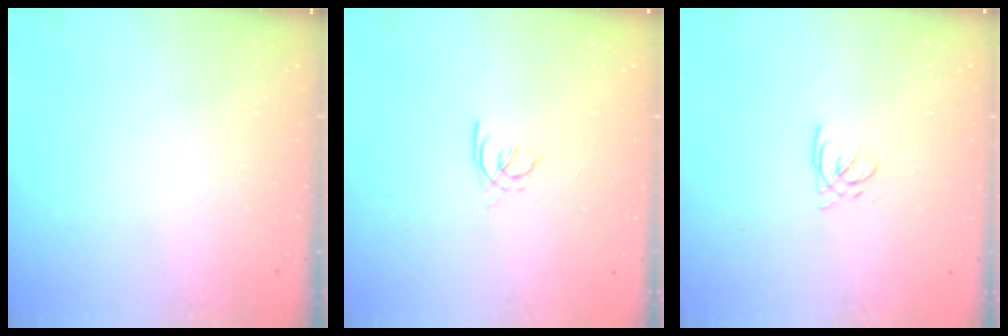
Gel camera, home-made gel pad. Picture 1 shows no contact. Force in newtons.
{"total": 1.4, "press": 1.3, "slide": 0.4}
{"total": 2.5, "press": 2.5, "slide": 0.3}